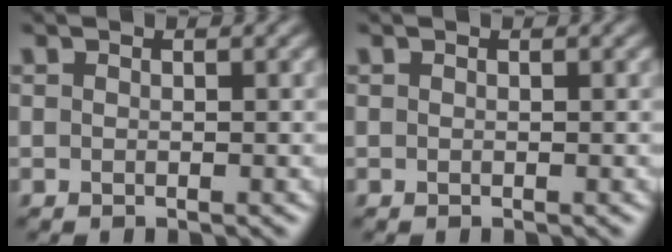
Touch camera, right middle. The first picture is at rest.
{"total": 0.0}